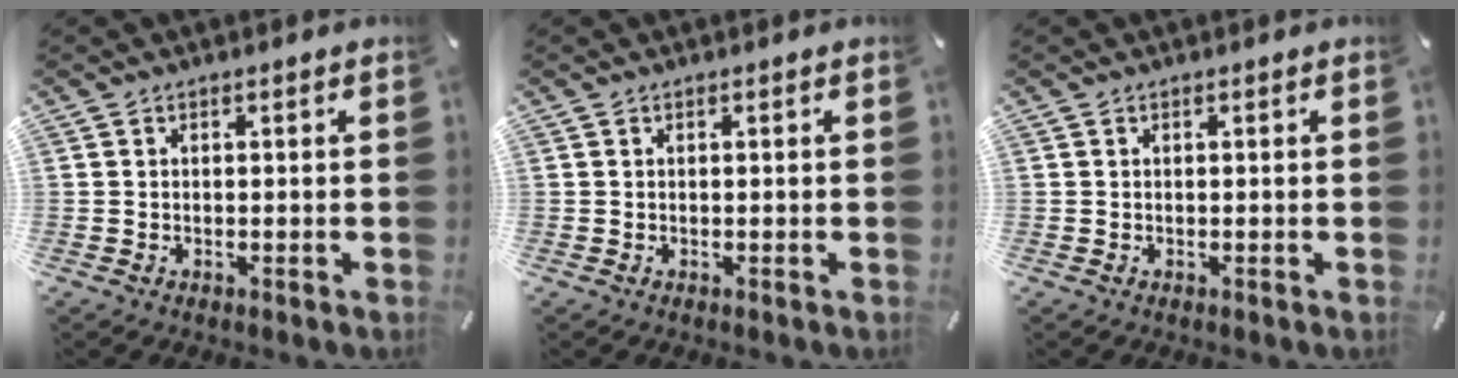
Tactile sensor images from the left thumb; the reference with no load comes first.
{"total": 0.0}
{"total": 0.0}